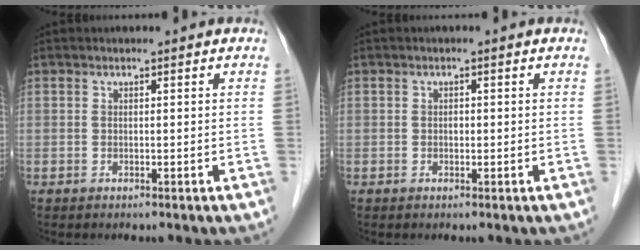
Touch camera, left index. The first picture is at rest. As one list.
[{"total": 0.6, "force": [0.0, 0.4, 0.4], "torque": [-0.008, 0.002, -0.002]}]